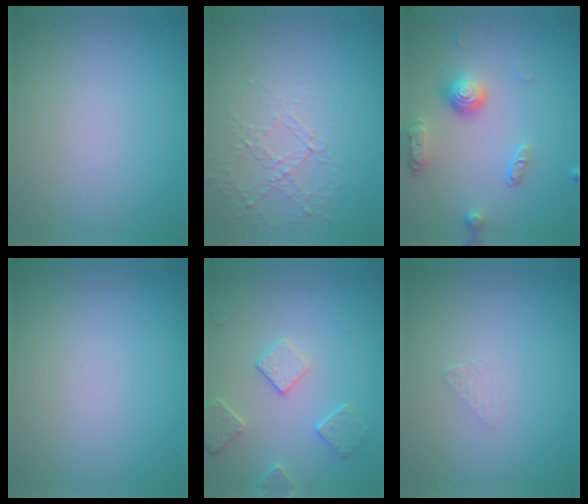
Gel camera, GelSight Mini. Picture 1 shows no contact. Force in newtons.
{"total": 1.4, "press": 0.8, "slide": 1.2}
{"total": 3.7, "press": 2.7, "slide": 2.5}
{"total": 0.0}
{"total": 2.8, "press": 2.7, "slide": 0.6}
{"total": 0.8, "press": 0.8, "slide": 0.1}